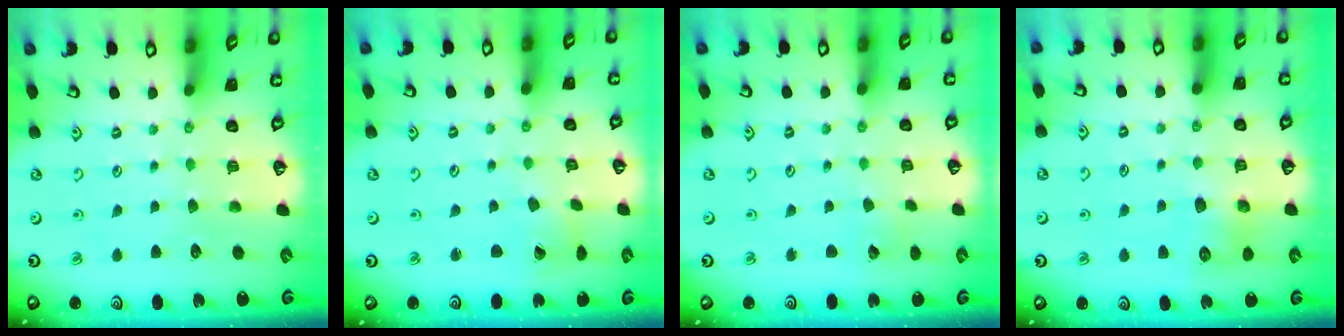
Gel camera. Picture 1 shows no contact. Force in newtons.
{"total": 2.9, "press": 2.8, "slide": 0.4}
{"total": 2.8, "press": 2.8, "slide": 0.2}
{"total": 7.1, "press": 7.1, "slide": 0.3}